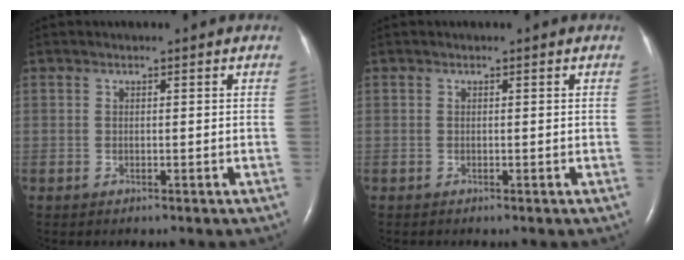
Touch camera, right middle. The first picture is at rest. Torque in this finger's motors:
{"motor_torque": [0.00, 0.00, 0.00, 0.00]}